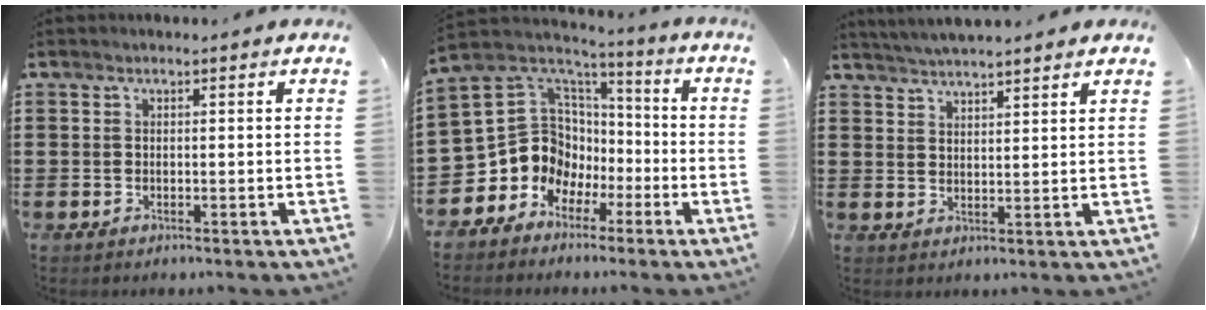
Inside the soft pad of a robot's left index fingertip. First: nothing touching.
{"total": 10.8, "force": [-2.0, 10.2, 2.9], "torque": [-0.112, -0.022, -0.030]}
{"total": 3.2, "force": [3.1, -0.3, 0.4], "torque": [-0.017, -0.010, 0.057]}